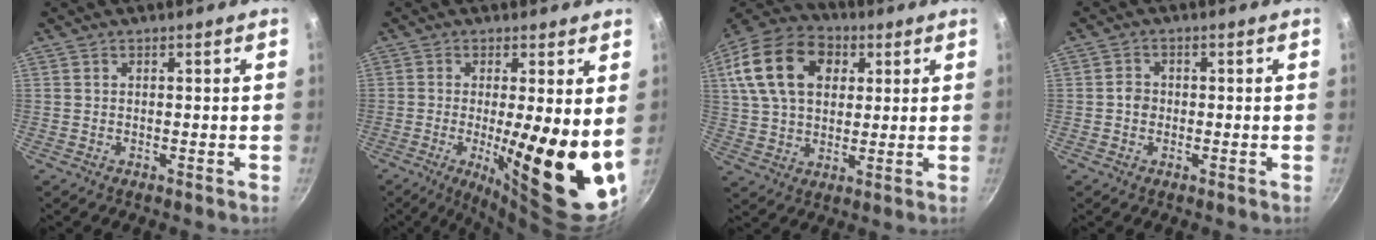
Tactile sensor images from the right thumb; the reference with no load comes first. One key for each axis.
{"total": 18.1, "fx": -1.2, "fy": 4.6, "fz": 17.5, "tx": -0.233, "ty": -0.032, "tz": -0.010}
{"total": 18.8, "fx": 5.8, "fy": 13.0, "fz": 12.2, "tx": -0.206, "ty": 0.014, "tz": 0.092}
{"total": 2.3, "fx": -0.3, "fy": 2.0, "fz": 1.0, "tx": -0.010, "ty": 0.009, "tz": -0.007}